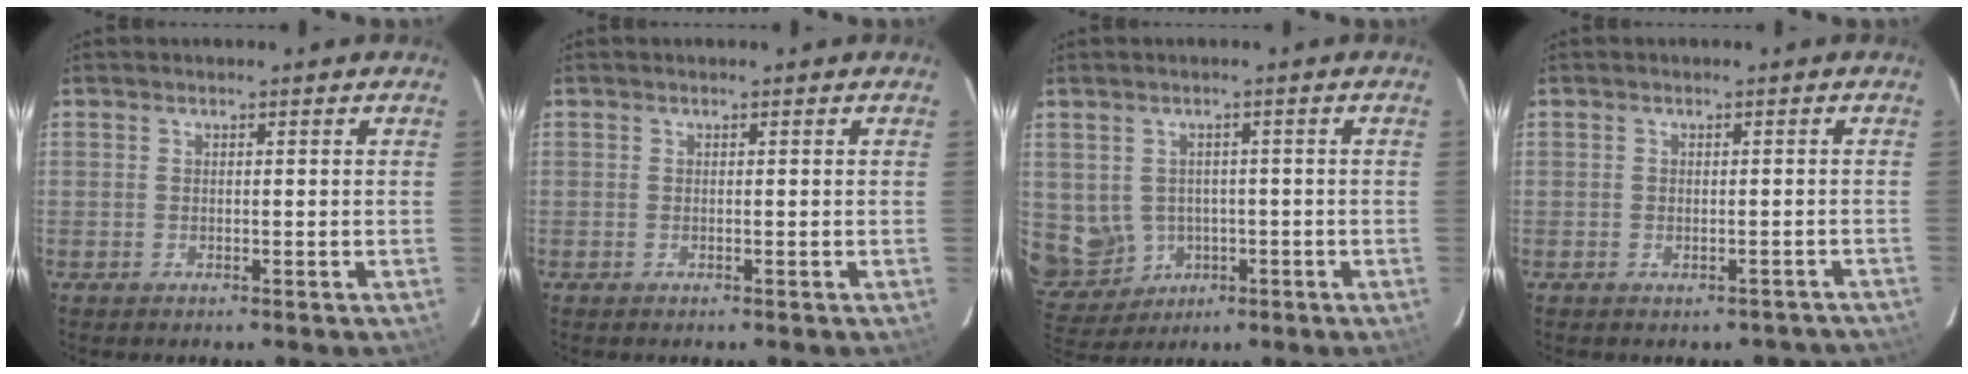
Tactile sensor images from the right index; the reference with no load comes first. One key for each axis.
{"total": 0.0}
{"total": 8.9, "fx": -1.2, "fy": 8.4, "fz": 2.9, "tx": -0.089, "ty": 0.007, "tz": 0.008}
{"total": 4.5, "fx": -3.7, "fy": 2.6, "fz": 0.8, "tx": 0.001, "ty": 0.021, "tz": -0.030}